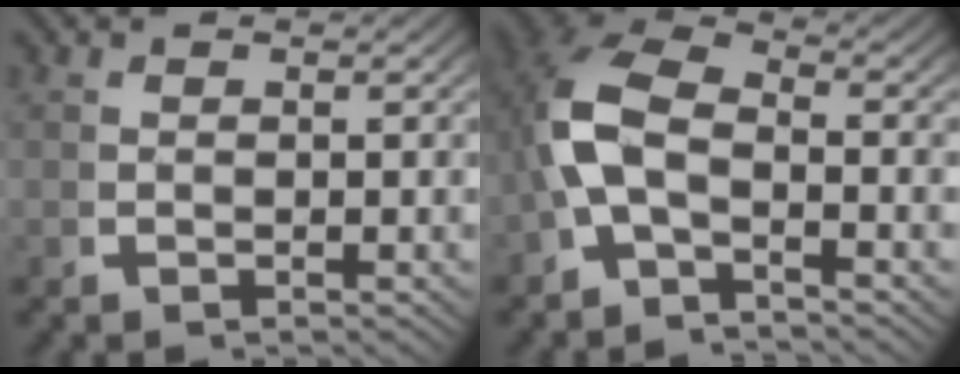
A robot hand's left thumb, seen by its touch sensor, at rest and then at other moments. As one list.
[{"total": 8.2, "force": [-0.9, 5.9, 5.7], "torque": [-0.140, -0.017, -0.022]}]